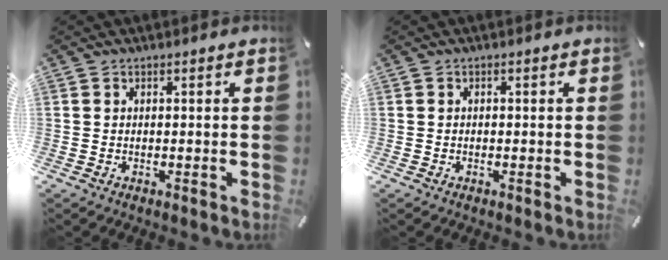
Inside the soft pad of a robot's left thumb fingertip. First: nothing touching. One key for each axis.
{"total": 0.0}